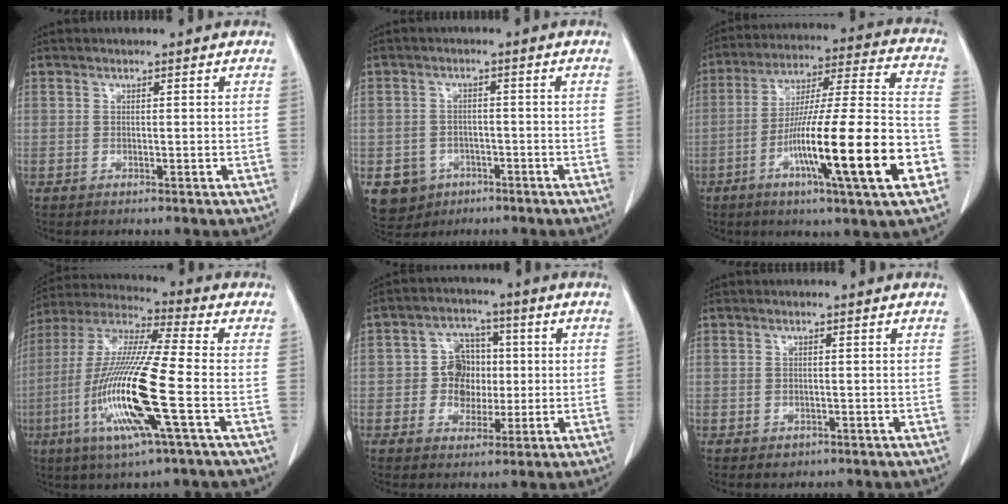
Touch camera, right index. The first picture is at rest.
{"total": 5.8, "force": [-2.8, 5.0, 1.1], "torque": [-0.020, 0.008, -0.035]}
{"total": 22.5, "force": [-8.1, 0.8, 21.0], "torque": [-0.321, -0.015, -0.133]}
{"total": 17.8, "force": [-5.0, 0.5, 17.0], "torque": [-0.357, -0.019, -0.101]}
{"total": 6.6, "force": [-0.1, 5.9, 2.9], "torque": [-0.046, 0.023, 0.001]}
{"total": 1.3, "force": [-0.6, 1.1, 0.3], "torque": [-0.003, 0.002, -0.002]}